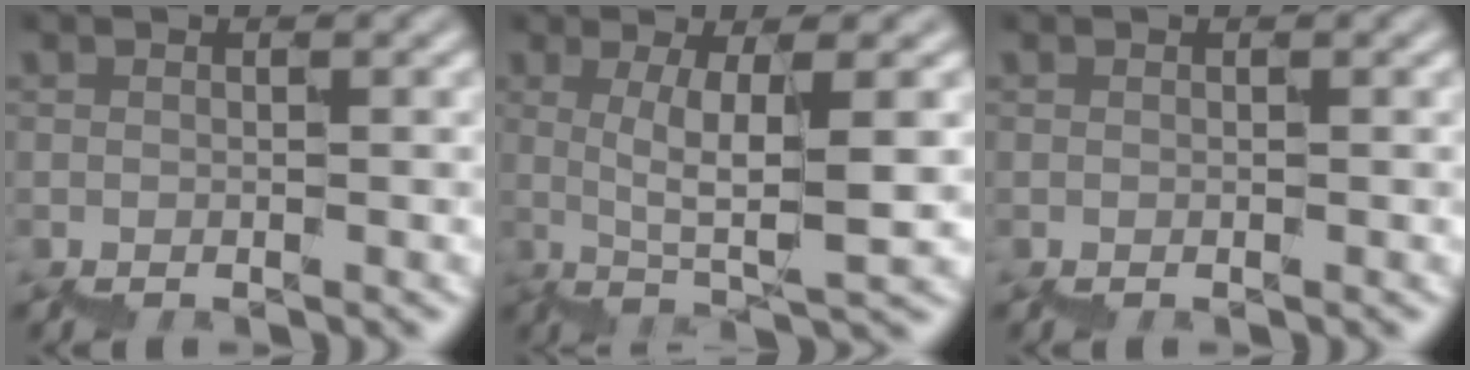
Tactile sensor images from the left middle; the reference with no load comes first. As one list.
[{"total": 4.5, "force": [1.6, 0.7, 4.2], "torque": [-0.071, 0.004, 0.035]}, {"total": 0.0}]